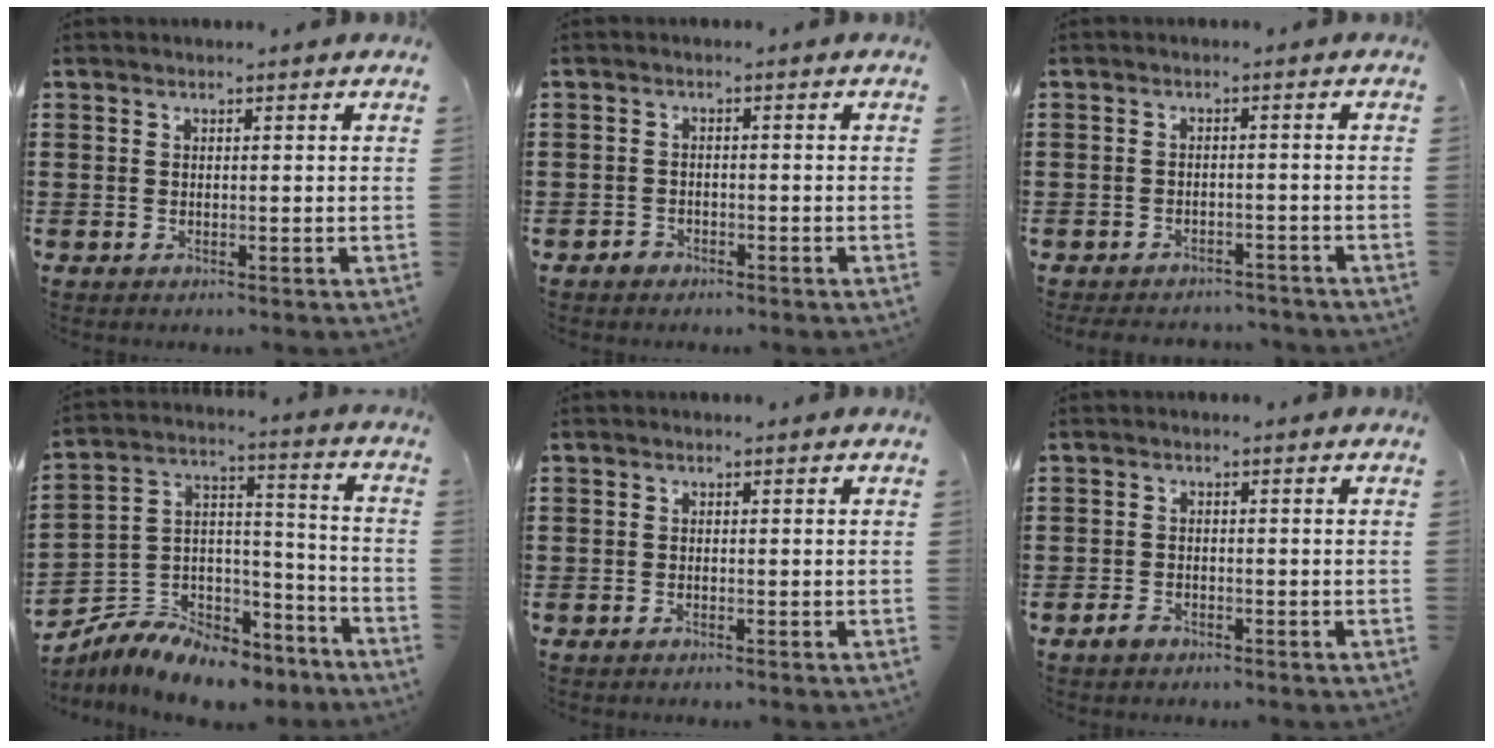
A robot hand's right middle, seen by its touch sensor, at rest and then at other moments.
{"total": 1.4, "force": [-1.2, 0.7, 0.2], "torque": [-0.007, 0.002, -0.026]}
{"total": 2.4, "force": [-2.3, 0.4, 0.0], "torque": [-0.007, 0.000, -0.051]}
{"total": 7.8, "force": [-7.2, 2.4, 1.7], "torque": [-0.035, 0.015, -0.146]}
{"total": 0.7, "force": [-0.6, 0.4, 0.2], "torque": [-0.003, 0.000, -0.013]}
{"total": 1.9, "force": [-1.3, 0.9, 0.9], "torque": [-0.027, 0.000, -0.029]}